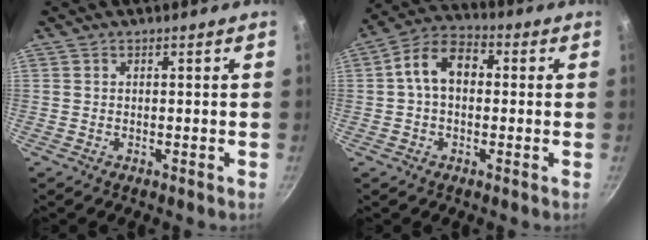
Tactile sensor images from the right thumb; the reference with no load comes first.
{"total": 9.4, "force": [0.8, 6.4, 6.8], "torque": [-0.095, 0.030, -0.002]}